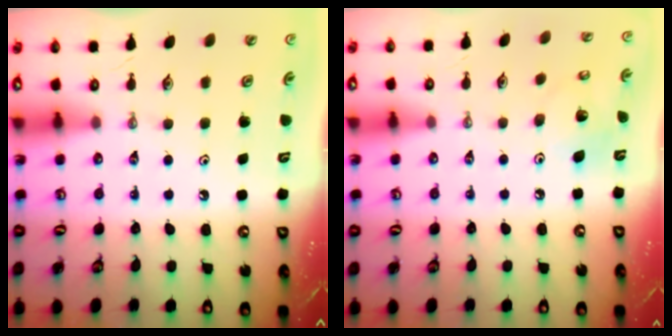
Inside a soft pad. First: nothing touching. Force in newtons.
{"total": 9.6, "press": 9.4, "slide": 1.9}